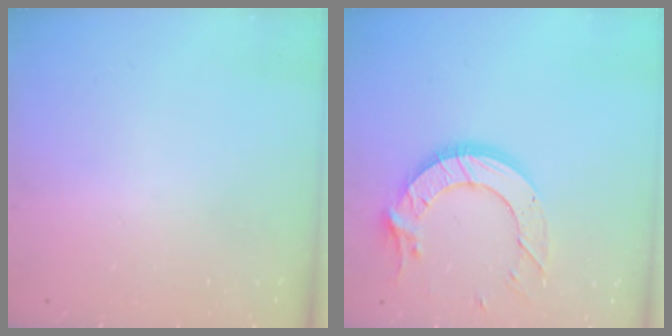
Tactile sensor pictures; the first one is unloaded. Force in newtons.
{"total": 13.4, "press": 13.3, "slide": 0.8}